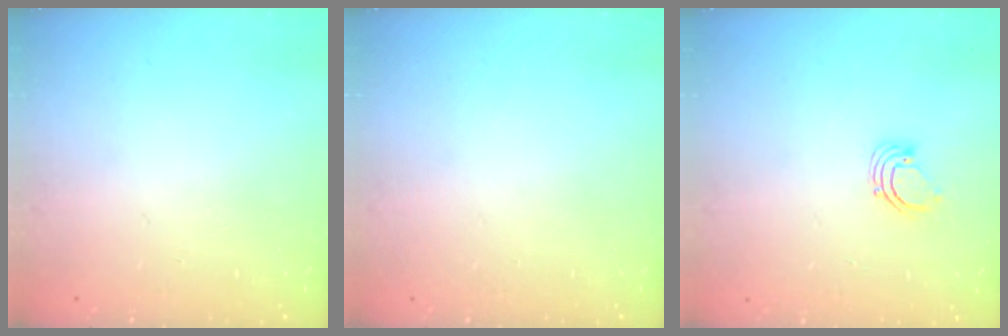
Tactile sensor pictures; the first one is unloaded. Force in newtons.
{"total": 0.0}
{"total": 2.2, "press": 2.2, "slide": 0.2}